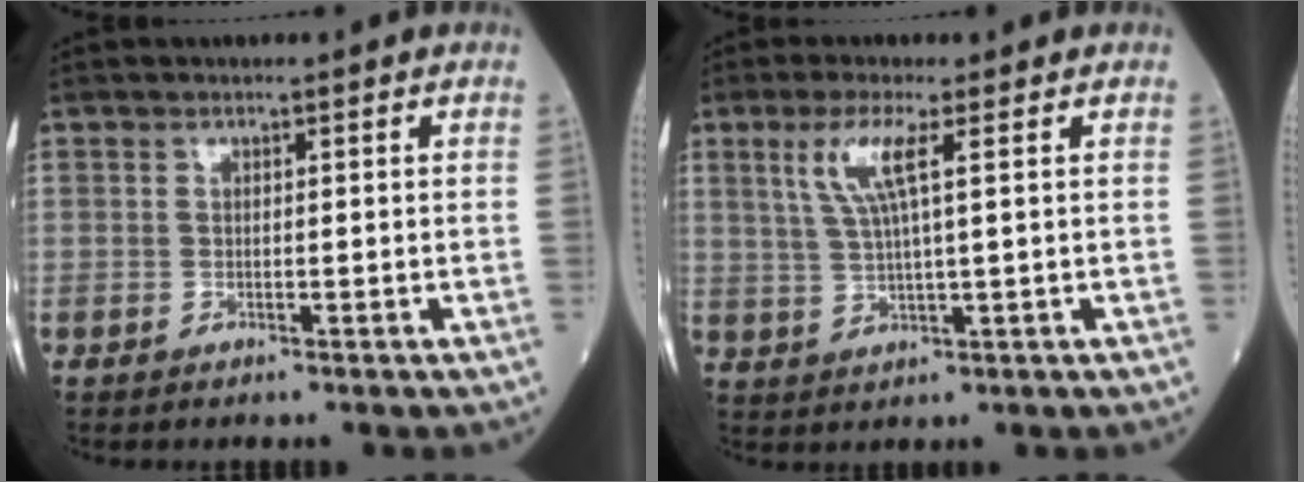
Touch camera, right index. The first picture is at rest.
{"total": 5.4, "force": [2.2, 0.3, 4.9], "torque": [-0.106, 0.004, 0.046]}